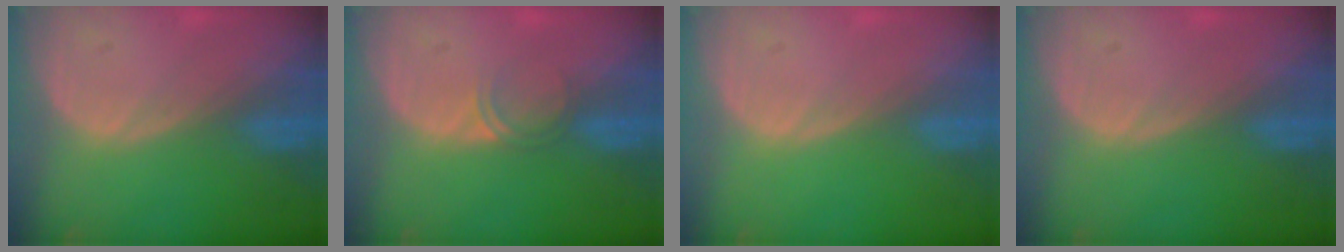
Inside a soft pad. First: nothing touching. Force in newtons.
{"total": 1.8, "press": 1.5, "slide": 1.1}
{"total": 0.0}
{"total": 0.0}